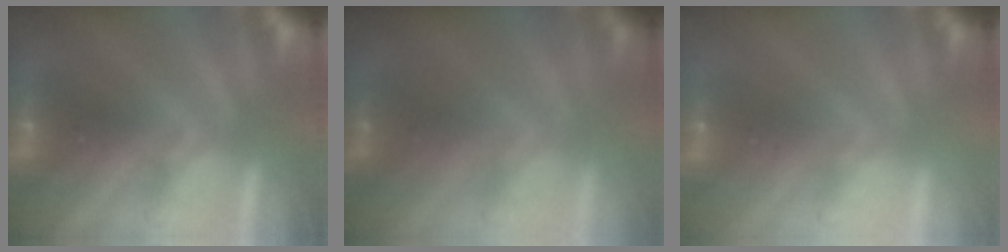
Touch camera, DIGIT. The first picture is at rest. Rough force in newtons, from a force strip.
{"total": 1.1}
{"total": 2.9}